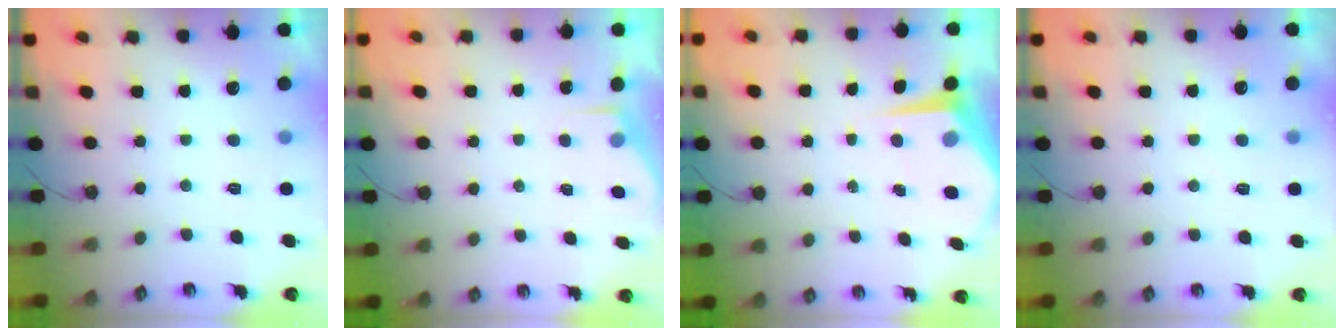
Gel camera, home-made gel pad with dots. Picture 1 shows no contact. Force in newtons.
{"total": 3.2, "press": 3.2, "slide": 0.5}
{"total": 5.5, "press": 5.5, "slide": 0.4}
{"total": 4.1, "press": 4.0, "slide": 0.6}